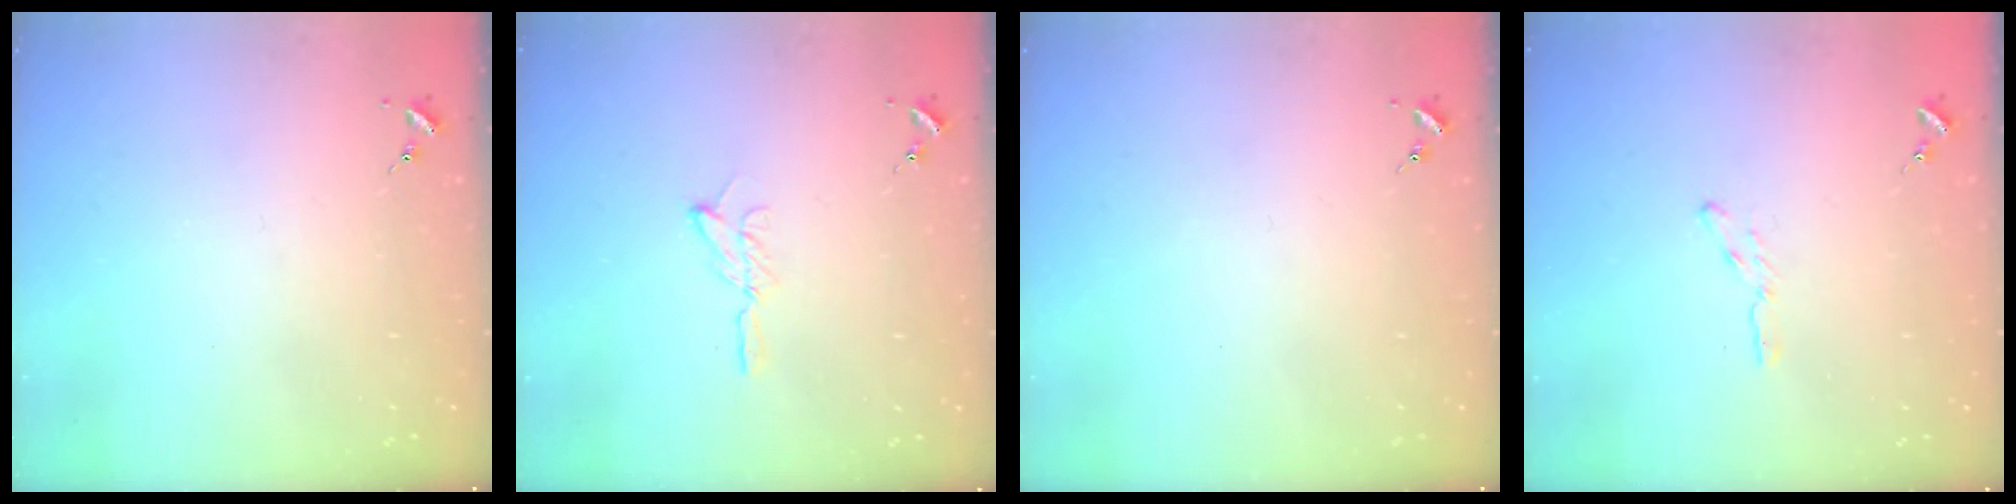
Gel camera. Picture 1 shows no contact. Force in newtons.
{"total": 6.4, "press": 6.4, "slide": 0.7}
{"total": 0.0}
{"total": 3.0, "press": 3.0, "slide": 0.3}